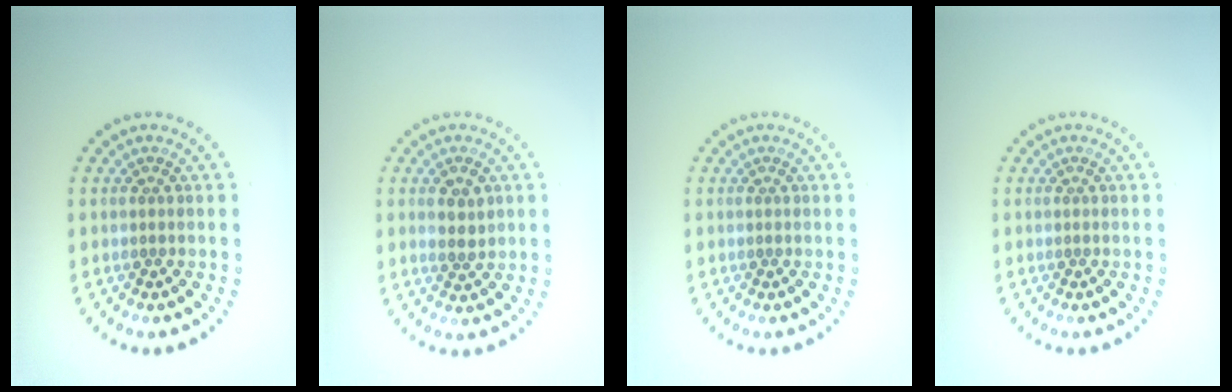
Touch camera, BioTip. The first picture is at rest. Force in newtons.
{"total": 1.7, "press": 1.6, "slide": 0.2}
{"total": 0.0}
{"total": 0.0}